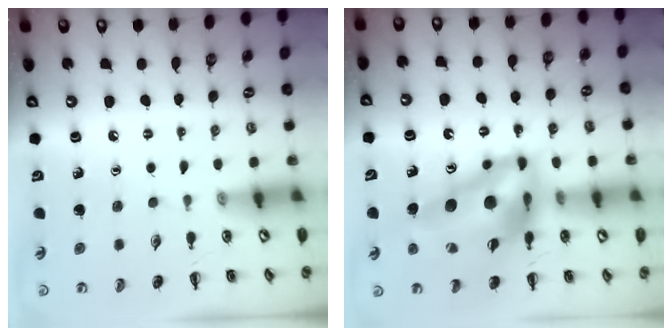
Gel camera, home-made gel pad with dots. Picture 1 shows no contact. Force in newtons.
{"total": 18.9, "press": 18.0, "slide": 5.8}